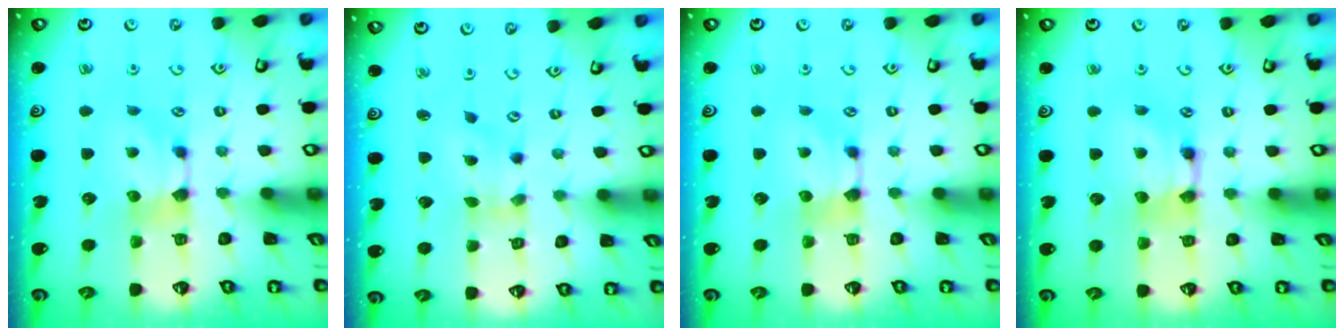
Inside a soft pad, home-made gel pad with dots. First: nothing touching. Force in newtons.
{"total": 1.3, "press": 0.7, "slide": 1.0}
{"total": 0.0}
{"total": 2.1, "press": 2.1, "slide": 0.0}